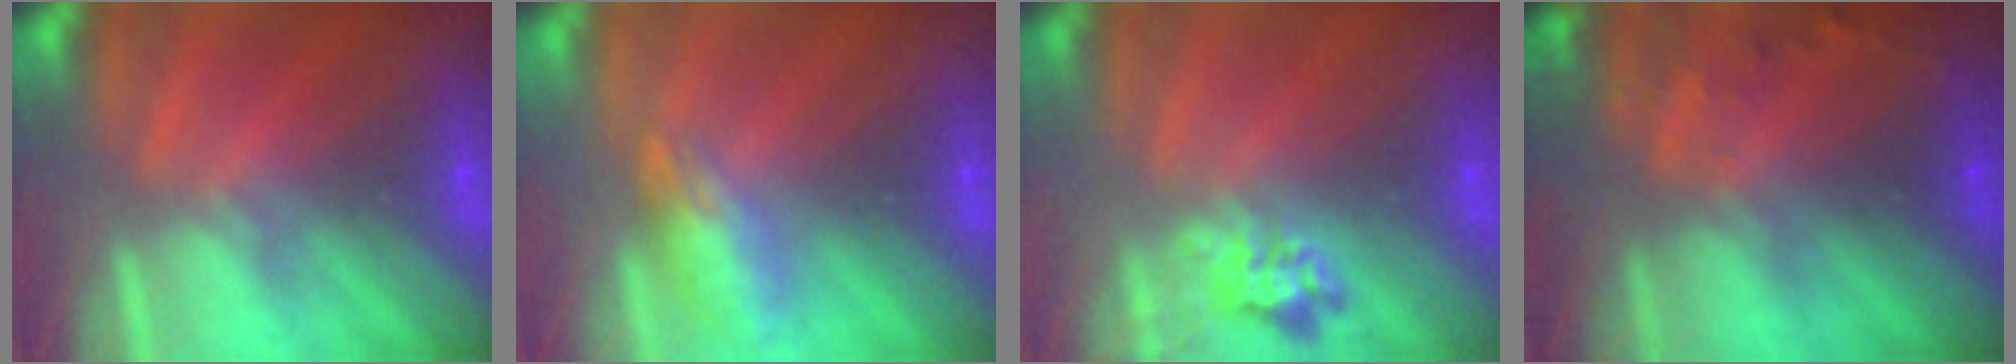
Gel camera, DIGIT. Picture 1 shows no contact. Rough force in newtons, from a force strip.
{"total": 2.4}
{"total": 2.3}
{"total": 8.7}